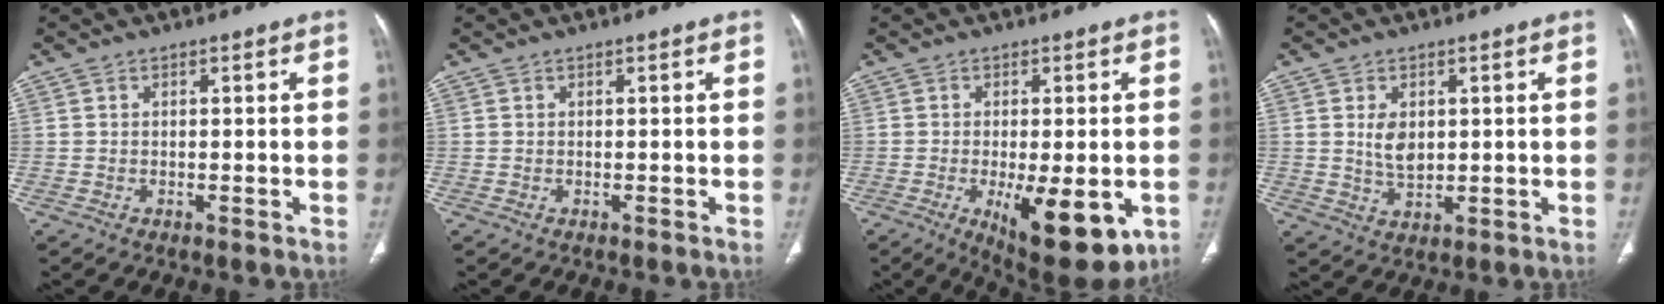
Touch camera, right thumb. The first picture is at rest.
{"total": 0.0}
{"total": 14.4, "force": [-4.4, 5.5, 12.5], "torque": [-0.160, -0.017, -0.048]}
{"total": 4.9, "force": [1.0, 3.2, 3.6], "torque": [-0.052, -0.011, 0.027]}